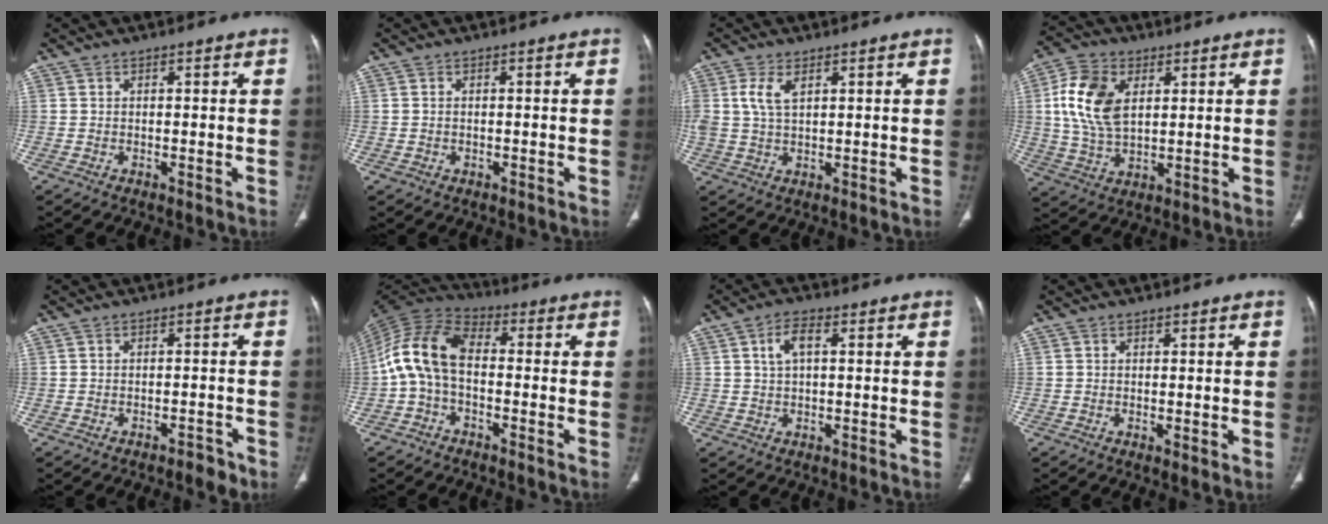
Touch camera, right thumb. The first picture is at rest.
{"total": 0.5, "force": [-0.1, 0.4, 0.3], "torque": [-0.011, 0.001, 0.002]}
{"total": 4.8, "force": [1.8, 2.3, 3.8], "torque": [-0.088, 0.002, 0.039]}
{"total": 12.5, "force": [3.1, 7.7, 9.3], "torque": [-0.180, -0.003, 0.058]}
{"total": 2.6, "force": [-2.0, 1.0, 1.3], "torque": [-0.013, 0.012, -0.024]}
{"total": 11.3, "force": [-1.2, 6.8, 9.0], "torque": [-0.179, 0.034, -0.036]}
{"total": 4.2, "force": [1.2, 2.0, 3.4], "torque": [-0.070, 0.010, 0.022]}
{"total": 1.3, "force": [-0.1, 0.2, 1.3], "torque": [-0.029, -0.009, -0.001]}